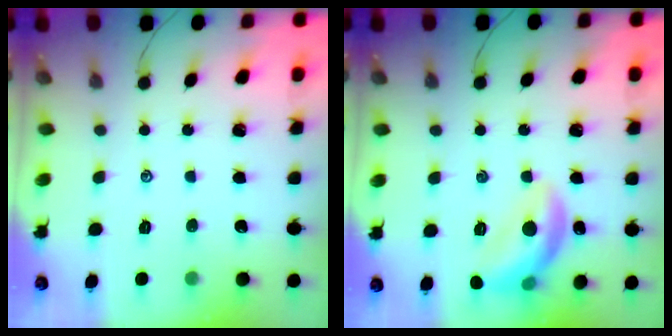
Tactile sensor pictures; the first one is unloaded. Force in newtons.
{"total": 11.7, "press": 11.6, "slide": 1.0}